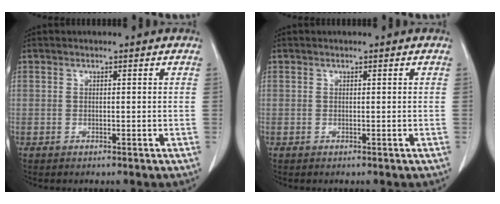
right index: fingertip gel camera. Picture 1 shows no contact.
{"total": 0.0}